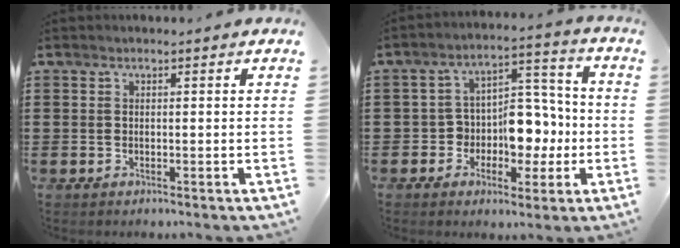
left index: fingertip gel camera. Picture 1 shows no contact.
{"total": 8.1, "force": [-1.6, 6.6, 4.4], "torque": [-0.074, 0.013, -0.027]}